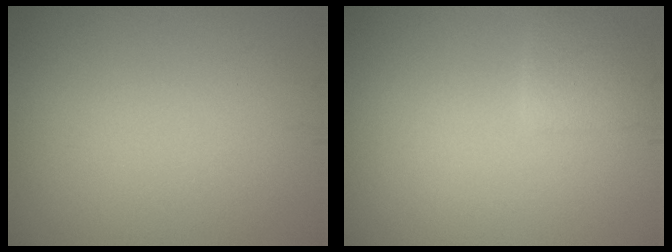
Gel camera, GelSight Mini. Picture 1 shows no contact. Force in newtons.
{"total": 1.9, "press": 1.9, "slide": 0.1}